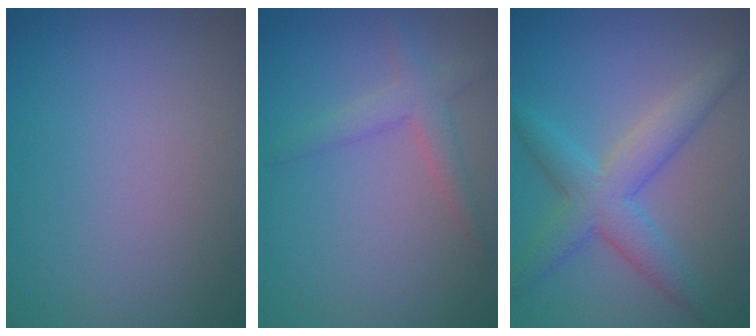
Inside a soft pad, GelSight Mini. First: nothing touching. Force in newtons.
{"total": 2.4, "press": 2.4, "slide": 0.1}
{"total": 5.2, "press": 5.1, "slide": 0.3}